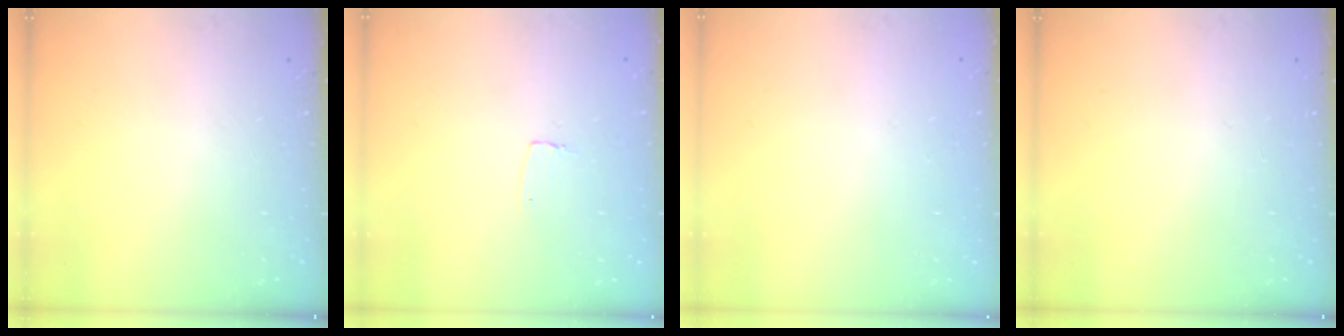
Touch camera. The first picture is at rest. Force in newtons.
{"total": 3.5, "press": 3.5, "slide": 0.3}
{"total": 0.0}
{"total": 0.0}